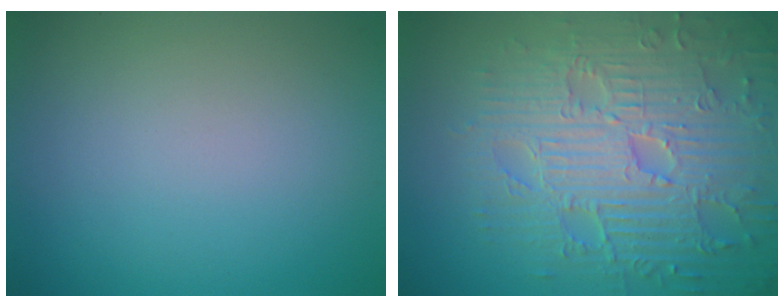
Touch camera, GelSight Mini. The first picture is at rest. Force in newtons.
{"total": 9.4, "press": 6.8, "slide": 6.5}